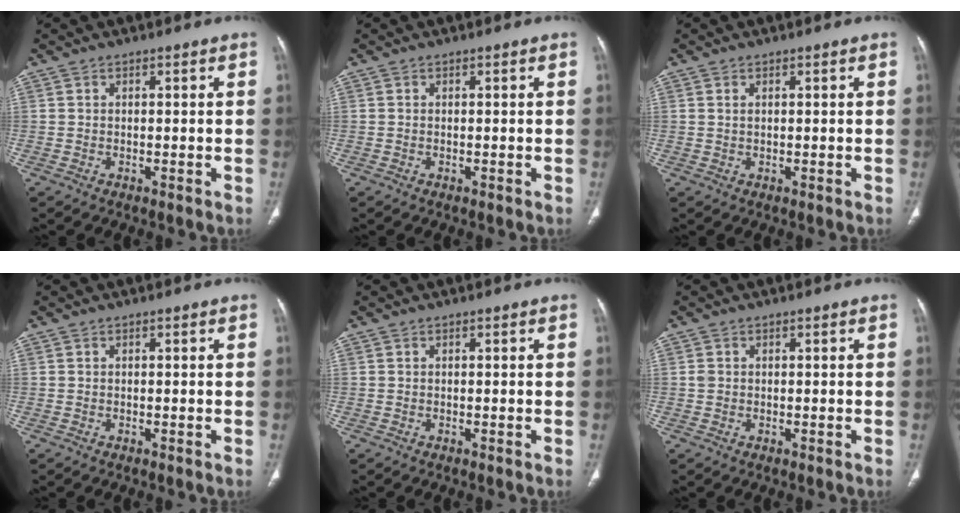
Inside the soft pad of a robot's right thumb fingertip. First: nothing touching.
{"total": 0.0}
{"total": 0.7, "force": [0.3, 0.4, 0.5], "torque": [-0.014, 0.003, 0.008]}
{"total": 0.0}
{"total": 0.0}
{"total": 0.8, "force": [0.0, 0.7, 0.4], "torque": [-0.004, 0.001, 0.001]}